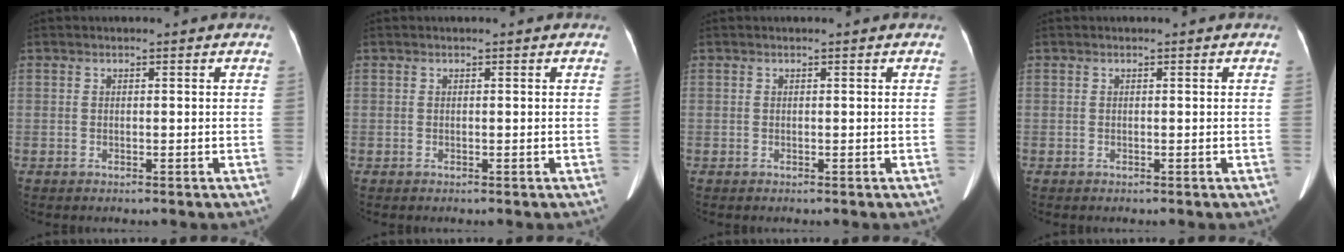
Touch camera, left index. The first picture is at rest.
{"total": 0.0}
{"total": 0.0}
{"total": 0.0}